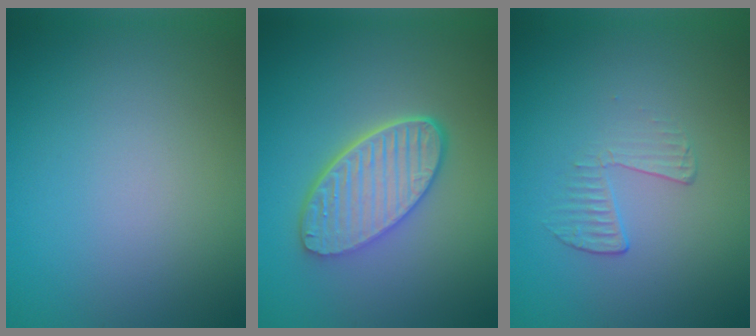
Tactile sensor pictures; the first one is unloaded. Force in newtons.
{"total": 5.8, "press": 4.5, "slide": 3.6}
{"total": 1.8, "press": 0.5, "slide": 1.7}